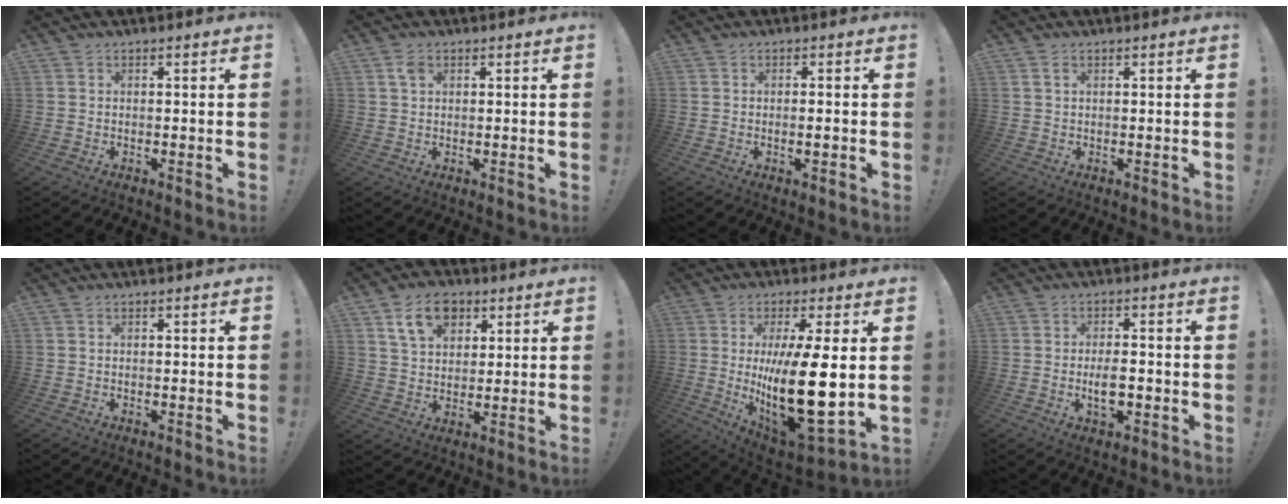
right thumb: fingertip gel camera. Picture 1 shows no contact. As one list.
[{"total": 2.7, "force": [1.2, 1.6, 1.7], "torque": [-0.027, 0.000, 0.020]}, {"total": 1.8, "force": [-0.5, 0.0, 1.7], "torque": [-0.029, 0.002, -0.010]}, {"total": 1.6, "force": [0.6, 0.8, 1.2], "torque": [-0.031, 0.005, 0.013]}, {"total": 0.0}, {"total": 11.5, "force": [5.8, 8.0, 5.9], "torque": [-0.092, -0.011, 0.111]}, {"total": 22.4, "force": [0.8, 8.4, 20.8], "torque": [-0.358, -0.031, 0.021]}, {"total": 5.4, "force": [-1.2, 2.6, 4.6], "torque": [-0.069, -0.003, -0.025]}]